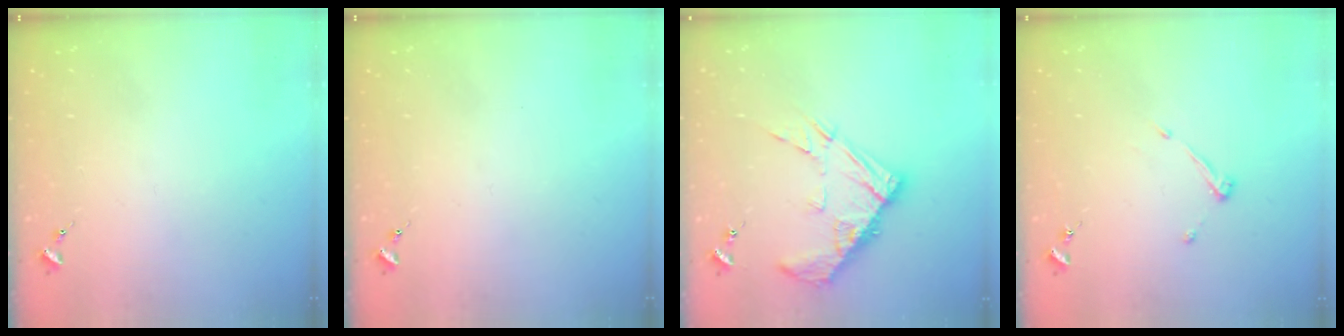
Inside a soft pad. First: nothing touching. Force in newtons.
{"total": 0.0}
{"total": 13.3, "press": 13.2, "slide": 1.2}
{"total": 4.0, "press": 4.0, "slide": 0.6}